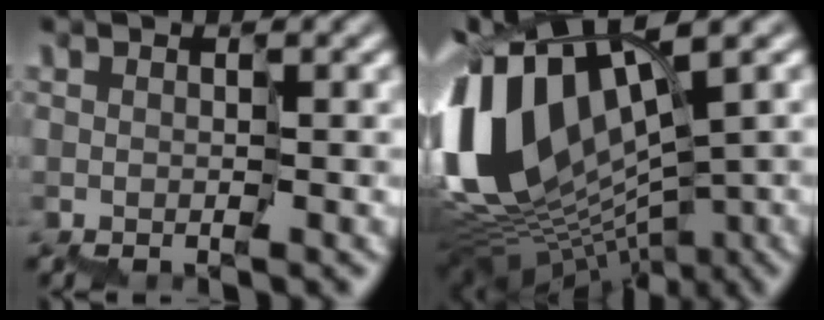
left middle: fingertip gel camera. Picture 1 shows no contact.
{"total": 12.2, "force": [1.5, 7.1, 9.7], "torque": [-0.223, 0.017, 0.029]}